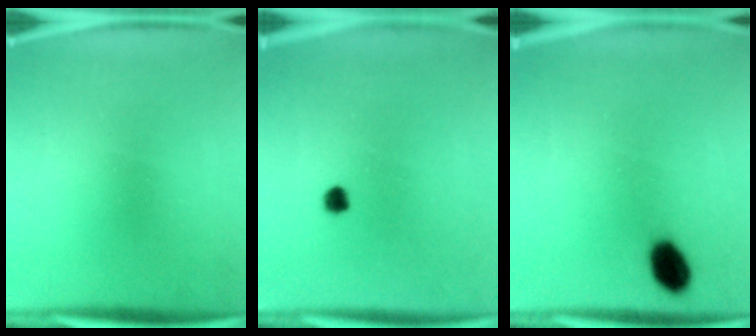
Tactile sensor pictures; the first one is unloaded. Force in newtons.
{"total": 1.9}
{"total": 6.2}